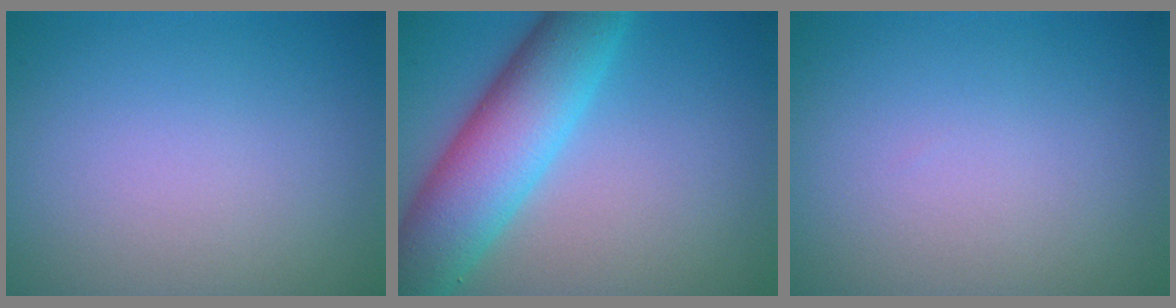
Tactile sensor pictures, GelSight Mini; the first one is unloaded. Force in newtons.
{"total": 8.9, "press": 8.9, "slide": 0.1}
{"total": 0.0}